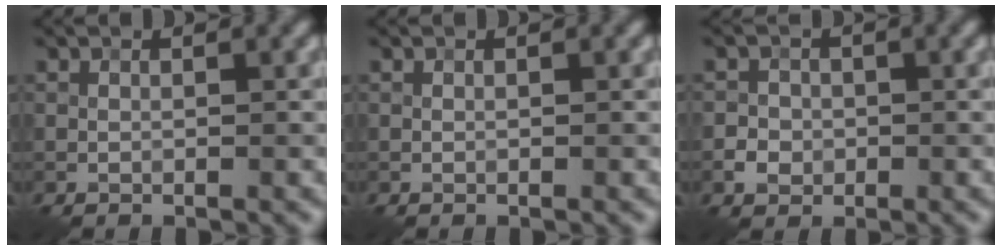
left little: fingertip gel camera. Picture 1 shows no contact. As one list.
[{"total": 0.0}, {"total": 1.9, "force": [-0.5, 1.7, 0.6], "torque": [0.000, -0.001, -0.011]}]